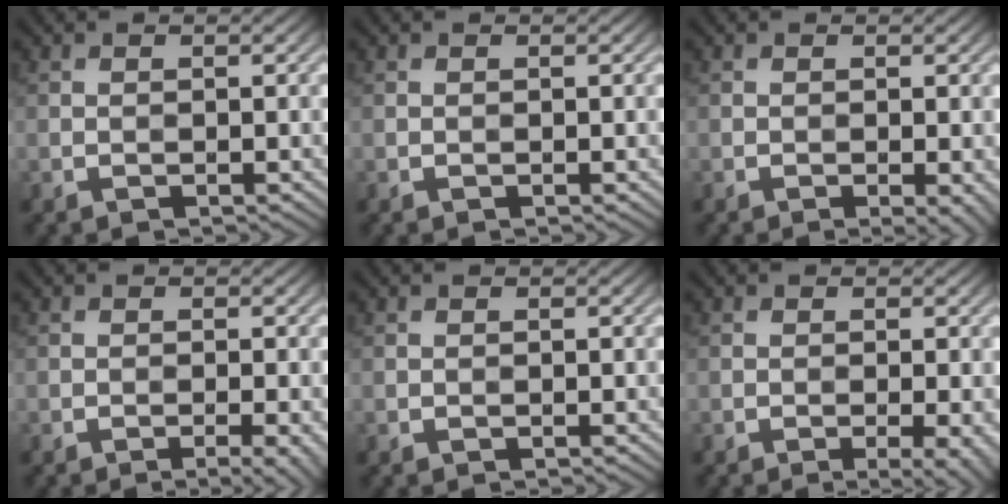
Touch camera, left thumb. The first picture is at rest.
{"total": 0.0}
{"total": 1.7, "force": [-0.6, 0.3, 1.6], "torque": [-0.023, -0.004, -0.009]}
{"total": 2.7, "force": [-1.3, 0.4, 2.3], "torque": [-0.031, 0.004, -0.022]}
{"total": 0.0}
{"total": 3.1, "force": [-1.1, 0.6, 2.8], "torque": [-0.041, 0.000, -0.017]}